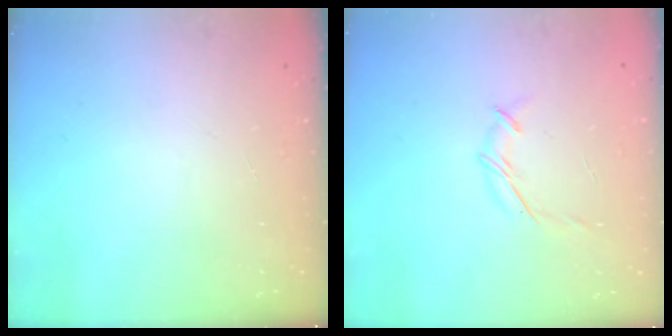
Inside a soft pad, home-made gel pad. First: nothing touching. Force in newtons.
{"total": 4.7, "press": 4.5, "slide": 1.1}